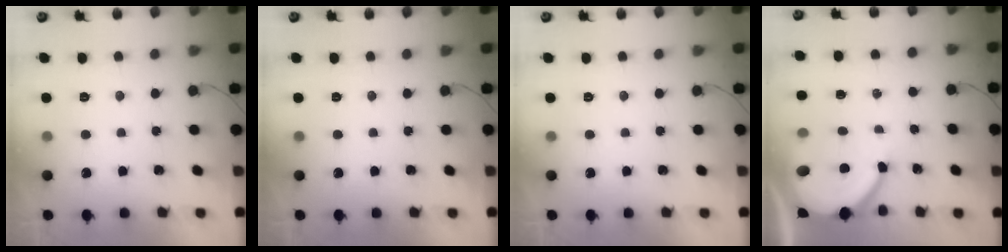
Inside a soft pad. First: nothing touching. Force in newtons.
{"total": 0.0}
{"total": 0.0}
{"total": 7.7, "press": 7.7, "slide": 0.9}